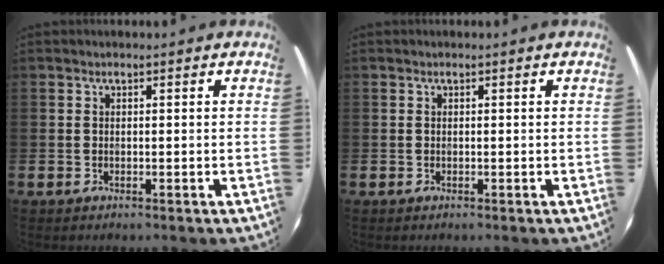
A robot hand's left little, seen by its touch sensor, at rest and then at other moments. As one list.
[{"total": 0.0}]